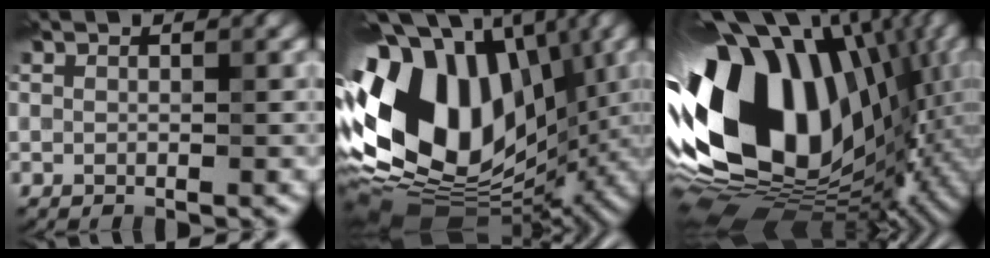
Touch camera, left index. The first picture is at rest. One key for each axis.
{"total": 18.2, "fx": -0.7, "fy": 12.3, "fz": 13.5, "tx": -0.283, "ty": 0.006, "tz": -0.018}
{"total": 18.9, "fx": 1.7, "fy": 12.6, "fz": 14.0, "tx": -0.273, "ty": -0.027, "tz": 0.038}